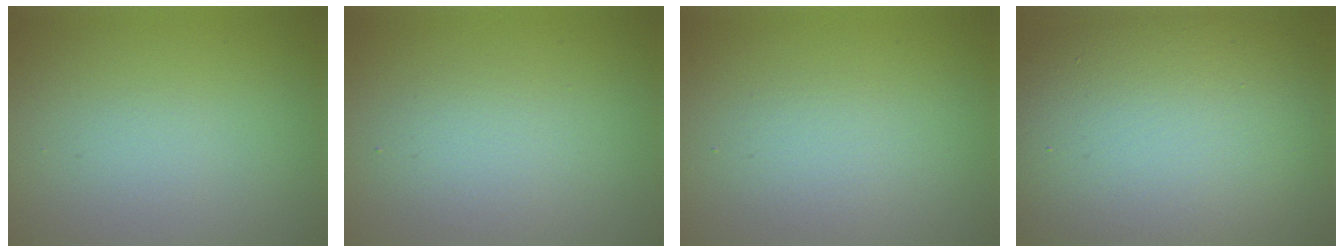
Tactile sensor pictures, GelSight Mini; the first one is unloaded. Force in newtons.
{"total": 2.4, "press": 2.4, "slide": 0.1}
{"total": 1.7, "press": 1.7, "slide": 0.1}
{"total": 15.4, "press": 15.3, "slide": 0.7}